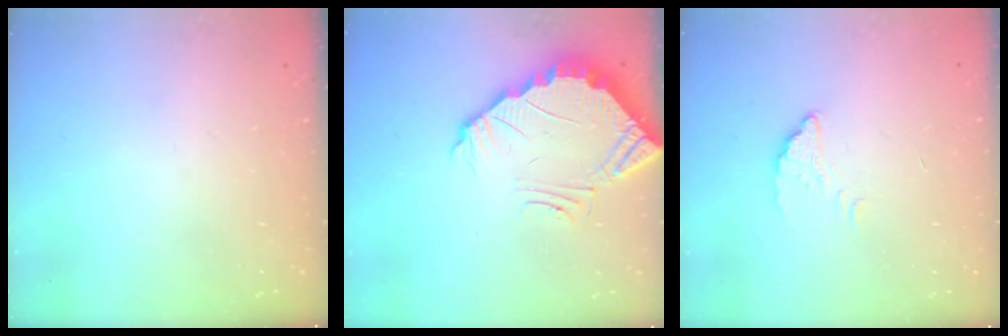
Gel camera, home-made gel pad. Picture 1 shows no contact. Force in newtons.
{"total": 3.7, "press": 3.7, "slide": 0.2}
{"total": 1.5, "press": 1.5, "slide": 0.1}